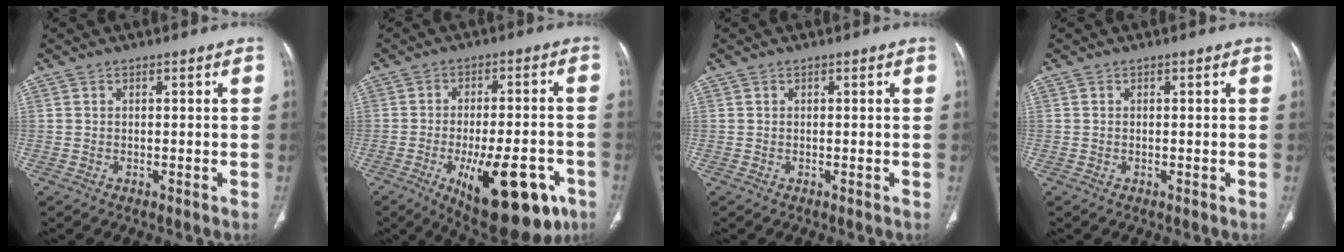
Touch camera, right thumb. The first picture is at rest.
{"total": 19.8, "force": [-8.7, 7.9, 16.0], "torque": [-0.189, 0.020, -0.107]}
{"total": 0.0}
{"total": 0.0}